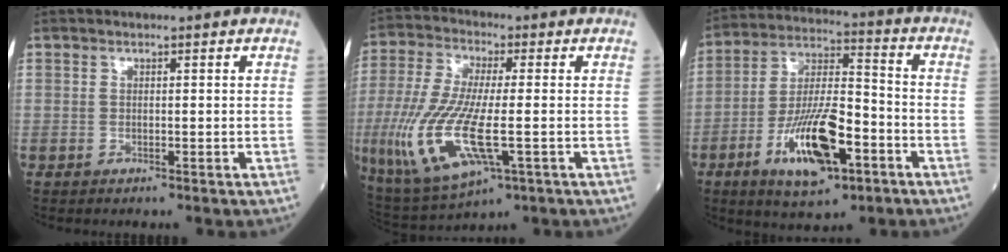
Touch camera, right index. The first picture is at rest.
{"total": 15.2, "force": [-3.6, 4.2, 14.1], "torque": [-0.311, -0.024, -0.058]}
{"total": 14.6, "force": [-6.3, 4.6, 12.4], "torque": [-0.237, -0.001, -0.107]}